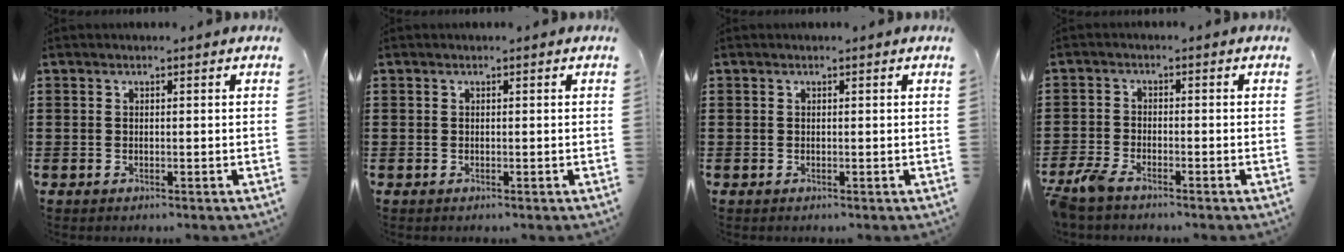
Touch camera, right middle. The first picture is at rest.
{"total": 0.0}
{"total": 0.0}
{"total": 3.4, "force": [-3.0, 0.8, 1.5], "torque": [-0.055, -0.005, -0.067]}